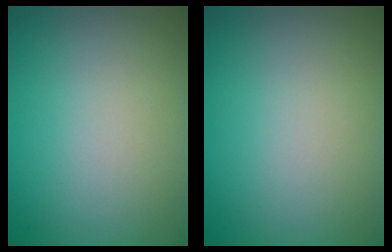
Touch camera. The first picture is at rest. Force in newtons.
{"total": 0.0}